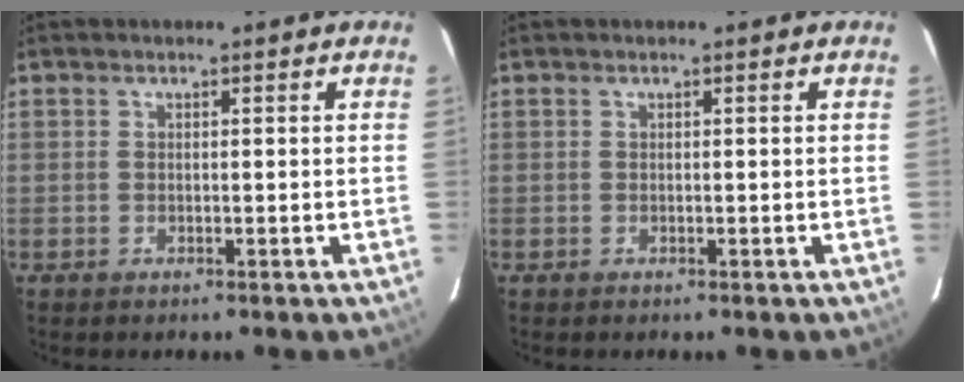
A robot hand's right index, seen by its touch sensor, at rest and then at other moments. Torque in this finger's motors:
{"motor_torque": [0.00, 0.00, 0.01, 0.00]}